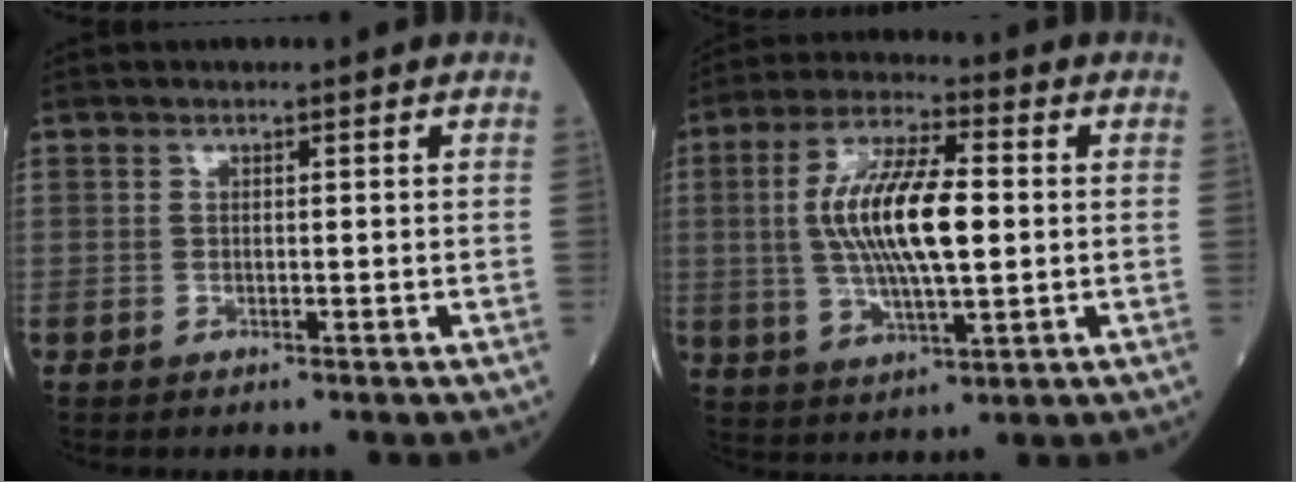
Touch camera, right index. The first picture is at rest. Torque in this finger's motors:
{"motor_torque": [1.38, 0.32, 0.45, 0.21]}